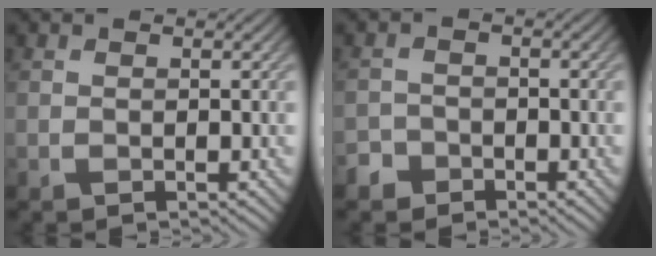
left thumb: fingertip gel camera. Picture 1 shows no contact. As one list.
[{"total": 2.4, "force": [-1.8, 1.6, 0.2], "torque": [-0.002, 0.002, -0.040]}]